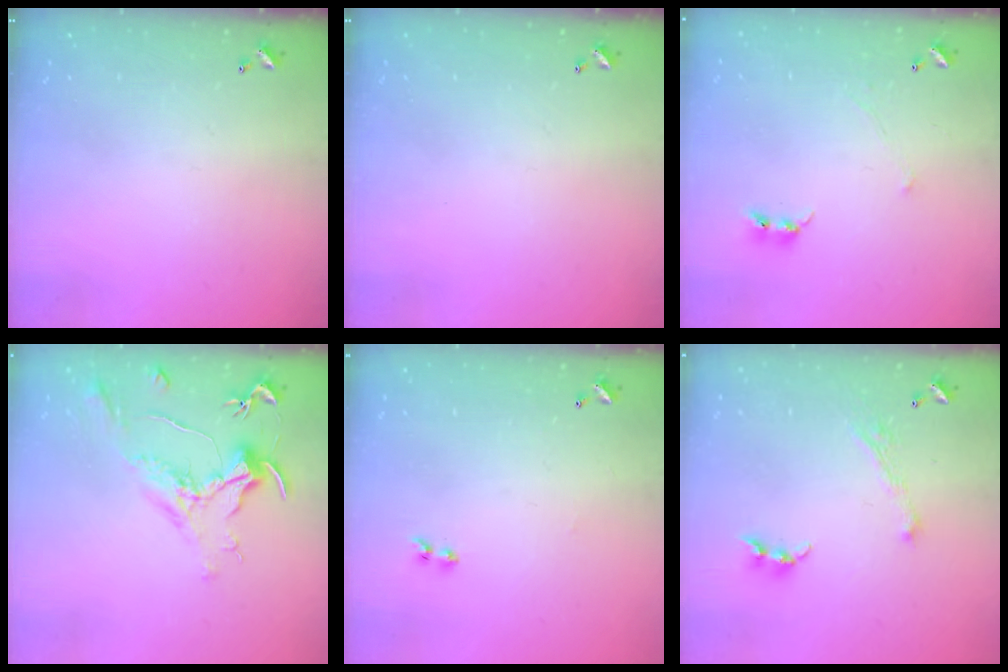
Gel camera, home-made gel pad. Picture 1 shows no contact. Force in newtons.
{"total": 0.0}
{"total": 1.5, "press": 1.4, "slide": 0.6}
{"total": 1.6, "press": 1.4, "slide": 0.6}
{"total": 2.1, "press": 1.9, "slide": 1.0}
{"total": 2.7, "press": 2.7, "slide": 0.4}